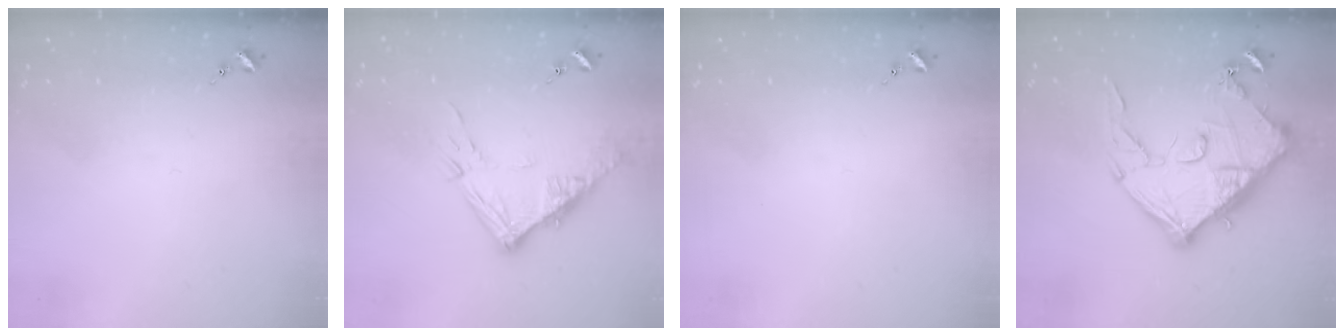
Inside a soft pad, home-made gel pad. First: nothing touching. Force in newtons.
{"total": 13.2, "press": 13.2, "slide": 1.2}
{"total": 0.0}
{"total": 15.4, "press": 15.4, "slide": 0.9}